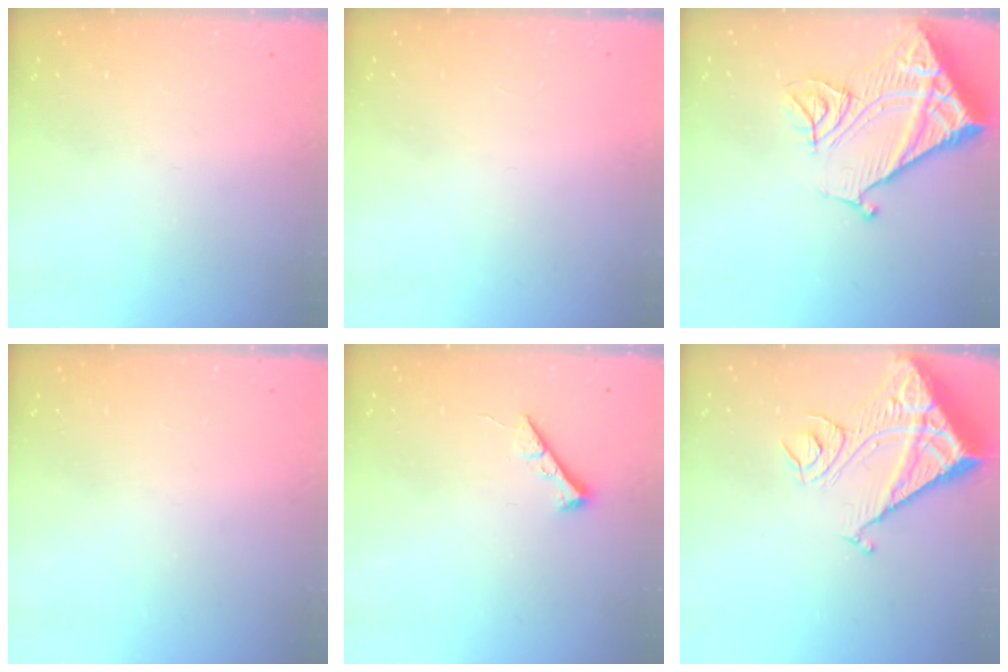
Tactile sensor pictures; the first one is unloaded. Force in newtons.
{"total": 1.6, "press": 1.6, "slide": 0.1}
{"total": 18.4, "press": 18.3, "slide": 2.4}
{"total": 0.0}
{"total": 5.4, "press": 5.4, "slide": 0.8}
{"total": 17.3, "press": 17.1, "slide": 2.3}